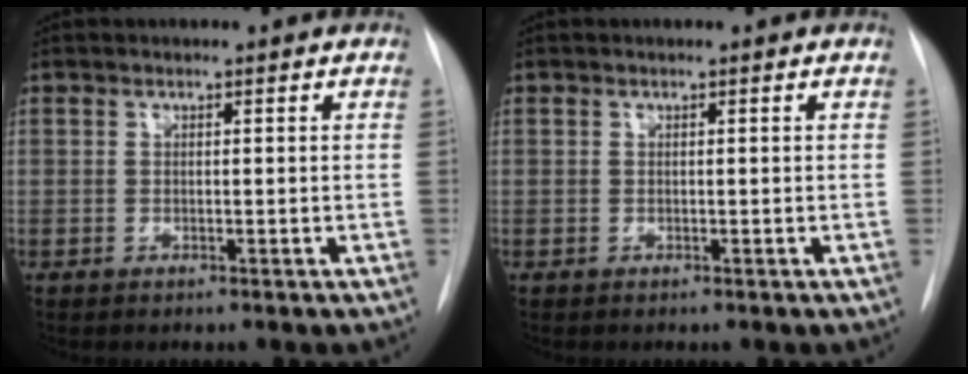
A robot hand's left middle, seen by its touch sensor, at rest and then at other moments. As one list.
[{"total": 0.0}]